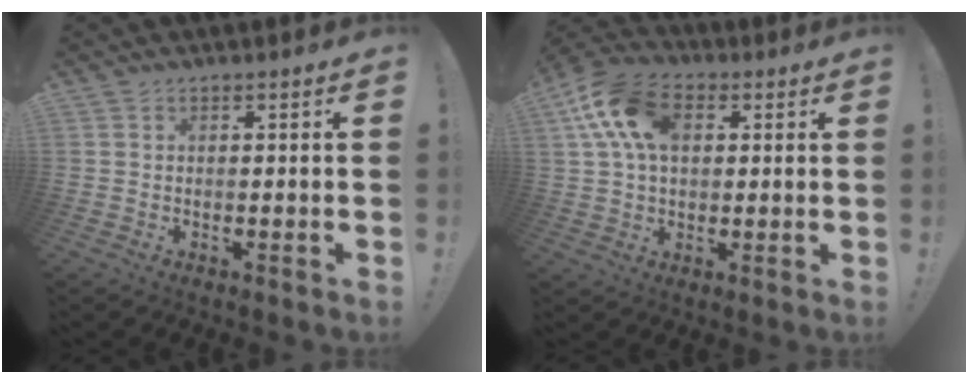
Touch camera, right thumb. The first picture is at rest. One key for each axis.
{"total": 16.2, "fx": 5.2, "fy": 10.7, "fz": 11.0, "tx": -0.208, "ty": -0.002, "tz": 0.099}